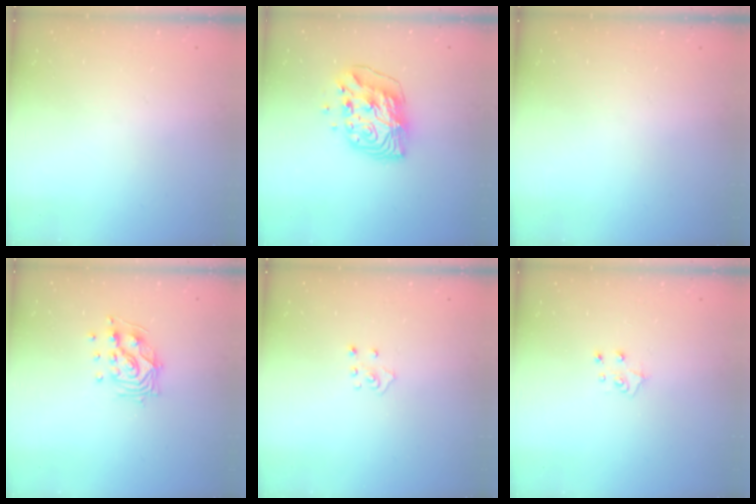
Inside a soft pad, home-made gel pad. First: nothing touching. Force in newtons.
{"total": 10.6, "press": 10.5, "slide": 1.6}
{"total": 0.0}
{"total": 11.0, "press": 11.0, "slide": 0.9}
{"total": 2.7, "press": 2.7, "slide": 0.2}
{"total": 5.6, "press": 5.6, "slide": 0.5}